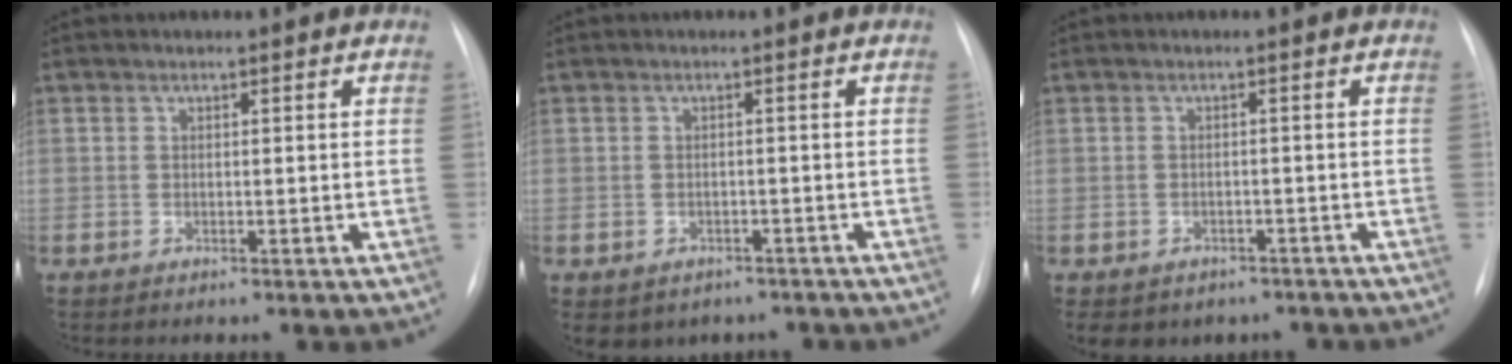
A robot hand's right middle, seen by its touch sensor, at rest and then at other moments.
{"total": 7.6, "force": [-5.5, 5.0, 1.5], "torque": [-0.017, 0.011, -0.060]}
{"total": 8.9, "force": [-6.5, 5.7, 2.1], "torque": [-0.034, 0.008, -0.072]}